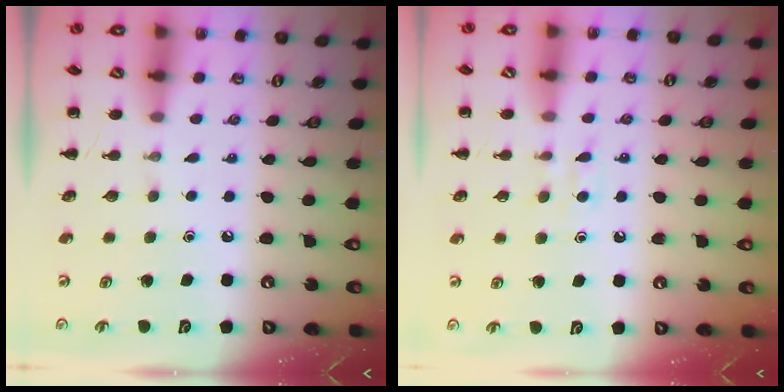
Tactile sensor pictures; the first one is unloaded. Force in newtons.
{"total": 4.5, "press": 4.3, "slide": 1.6}